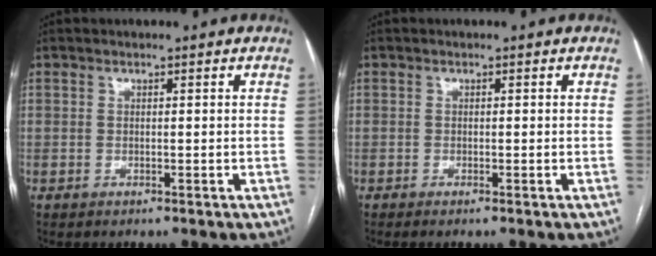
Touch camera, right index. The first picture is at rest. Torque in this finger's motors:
{"motor_torque": [-0.02, -0.08, -0.02, 0.01]}